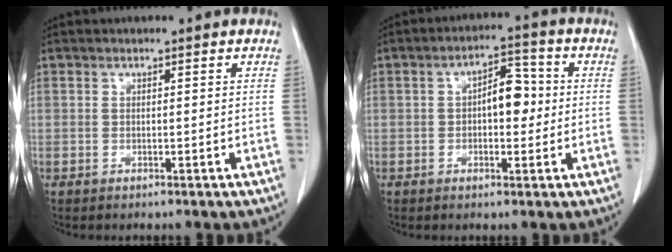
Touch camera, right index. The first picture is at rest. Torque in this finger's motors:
{"motor_torque": [0.21, 0.04, 0.09, 0.07]}